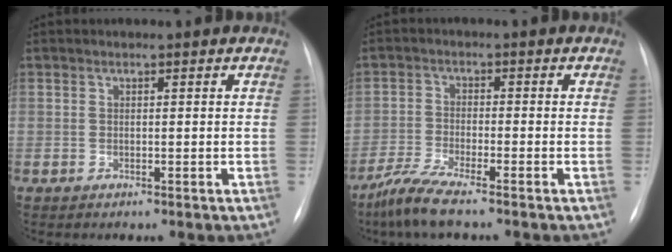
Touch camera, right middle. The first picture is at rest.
{"total": 5.2, "force": [-4.2, -0.1, 3.0], "torque": [-0.074, -0.020, -0.088]}